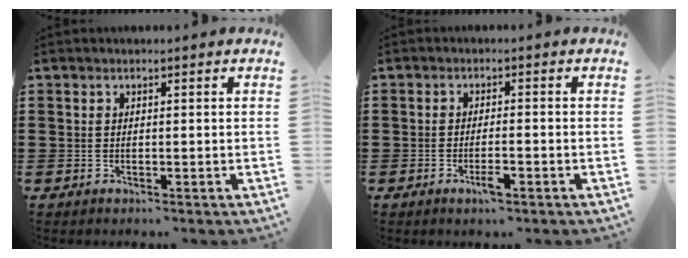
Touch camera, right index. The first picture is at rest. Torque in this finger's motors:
{"motor_torque": [-0.21, 0.42, 0.02, 0.00]}